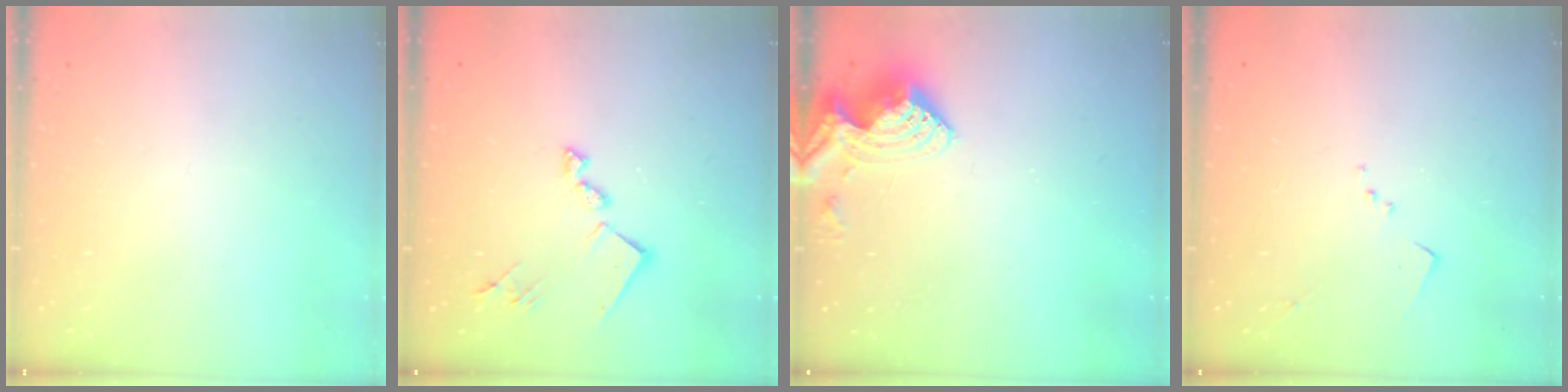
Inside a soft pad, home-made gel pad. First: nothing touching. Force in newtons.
{"total": 14.1, "press": 14.0, "slide": 0.5}
{"total": 9.1, "press": 9.0, "slide": 1.0}
{"total": 6.3, "press": 6.2, "slide": 0.9}